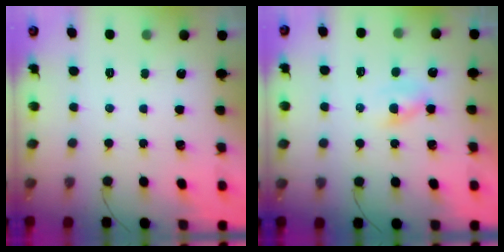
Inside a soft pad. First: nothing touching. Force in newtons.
{"total": 1.6, "press": 1.5, "slide": 0.7}